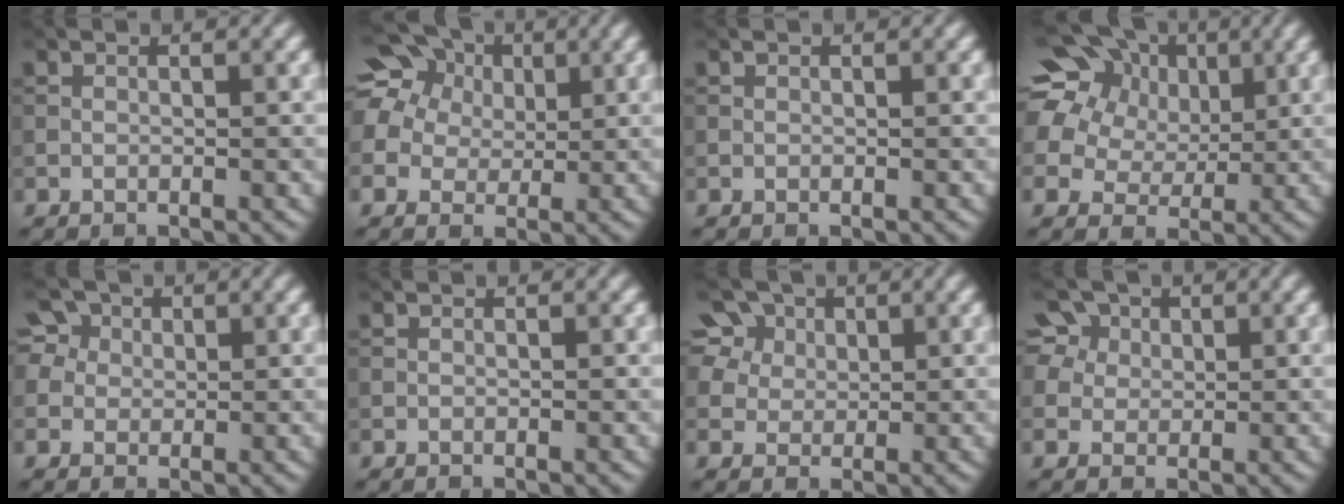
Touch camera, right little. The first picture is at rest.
{"total": 13.2, "force": [6.0, 10.0, 6.1], "torque": [-0.152, 0.042, 0.091]}
{"total": 0.0}
{"total": 22.6, "force": [9.9, 17.5, 10.3], "torque": [-0.258, 0.069, 0.150]}
{"total": 5.7, "force": [2.4, 4.6, 2.5], "torque": [-0.052, 0.030, 0.021]}
{"total": 0.0}
{"total": 10.9, "force": [6.0, 7.7, 4.9], "torque": [-0.122, 0.033, 0.092]}
{"total": 8.0, "force": [3.9, 6.0, 3.5], "torque": [-0.077, 0.029, 0.049]}